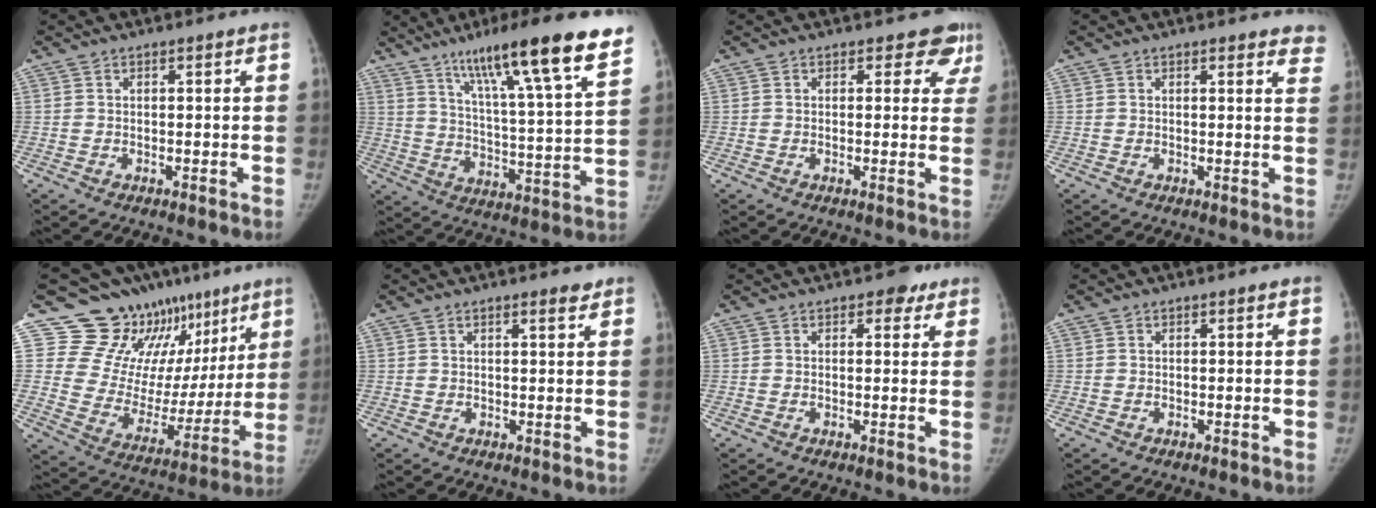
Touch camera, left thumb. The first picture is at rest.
{"total": 22.0, "force": [14.6, 2.0, 16.3], "torque": [-0.234, -0.048, 0.225]}
{"total": 4.9, "force": [3.7, 3.1, 1.0], "torque": [0.034, -0.014, 0.018]}
{"total": 5.4, "force": [4.8, 1.7, 2.0], "torque": [0.009, -0.020, 0.033]}
{"total": 21.4, "force": [13.7, 13.1, 9.9], "torque": [-0.082, -0.066, 0.210]}
{"total": 1.8, "force": [1.3, 0.4, 1.2], "torque": [-0.014, -0.008, 0.018]}
{"total": 2.8, "force": [1.7, 1.9, 1.3], "torque": [0.009, -0.005, 0.015]}
{"total": 0.0}